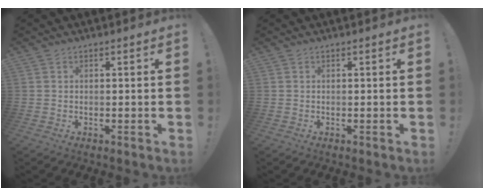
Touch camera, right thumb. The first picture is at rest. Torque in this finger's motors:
{"motor_torque": [-0.06, 0.02, -0.03, 0.02, 0.01]}